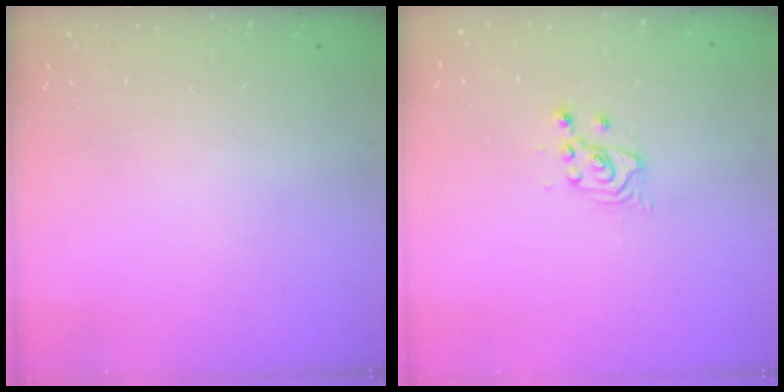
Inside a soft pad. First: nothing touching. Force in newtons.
{"total": 2.6, "press": 2.5, "slide": 0.3}